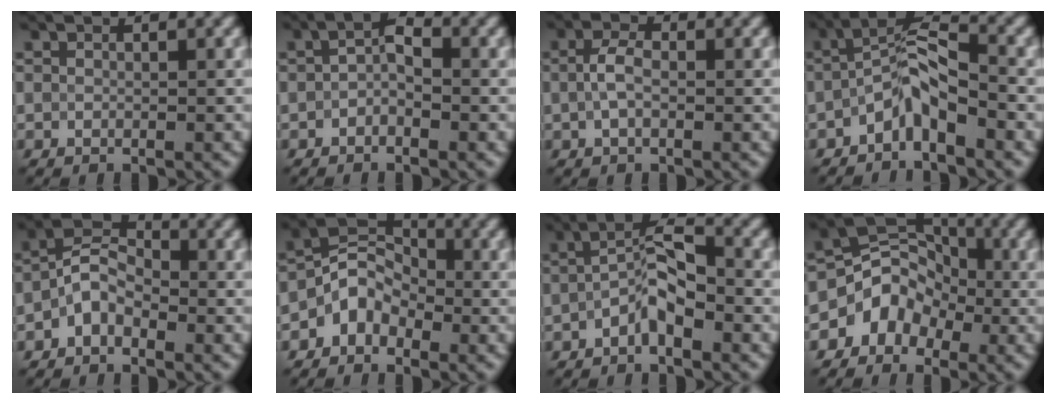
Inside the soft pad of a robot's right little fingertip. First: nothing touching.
{"total": 2.0, "force": [-0.7, 1.0, 1.5], "torque": [-0.028, 0.007, -0.016]}
{"total": 2.5, "force": [0.0, 1.4, 2.0], "torque": [-0.046, 0.005, -0.005]}
{"total": 4.1, "force": [-2.0, 1.4, 3.3], "torque": [-0.062, 0.019, -0.046]}
{"total": 3.5, "force": [-1.4, 2.2, 2.2], "torque": [-0.040, 0.013, -0.035]}
{"total": 3.9, "force": [-1.8, 2.8, 2.0], "torque": [-0.026, 0.012, -0.044]}
{"total": 3.8, "force": [-1.5, 1.4, 3.2], "torque": [-0.056, 0.013, -0.033]}
{"total": 5.0, "force": [-1.8, 4.1, 2.2], "torque": [-0.026, 0.007, -0.041]}